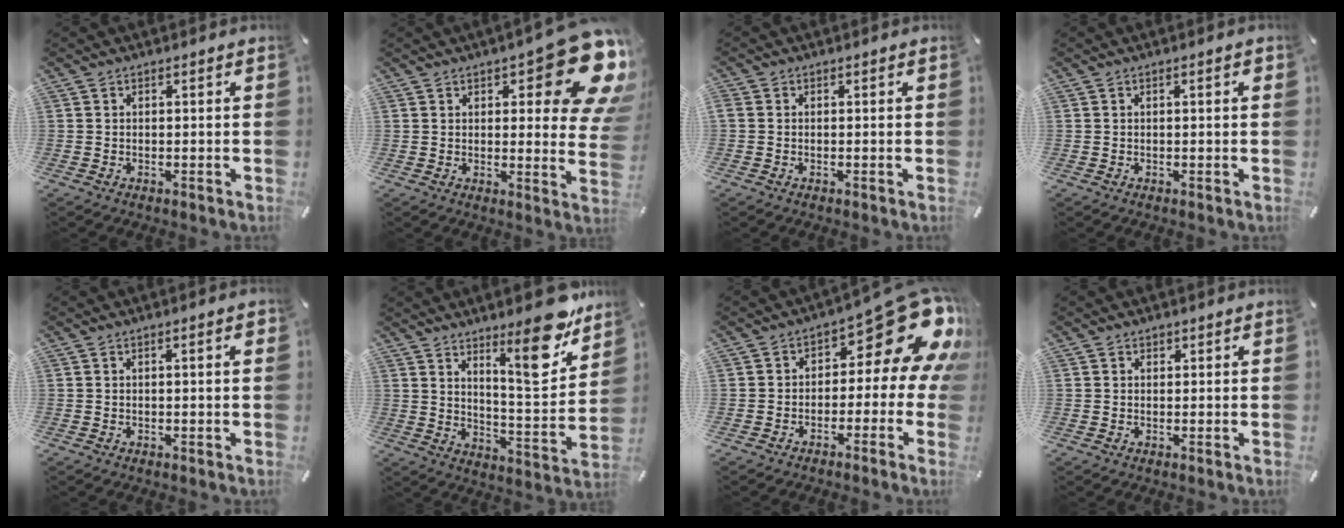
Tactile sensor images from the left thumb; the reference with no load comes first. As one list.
[{"total": 19.0, "force": [9.6, 6.5, 15.1], "torque": [-0.184, -0.069, 0.153]}, {"total": 0.7, "force": [-0.2, 0.6, 0.2], "torque": [-0.001, 0.005, -0.006]}, {"total": 1.4, "force": [0.2, 0.2, 1.4], "torque": [-0.026, 0.002, 0.003]}, {"total": 2.1, "force": [0.2, 0.2, 2.0], "torque": [-0.036, 0.002, 0.003]}, {"total": 13.6, "force": [9.9, 3.4, 8.8], "torque": [-0.114, -0.080, 0.160]}, {"total": 18.3, "force": [8.0, 8.2, 14.3], "torque": [-0.176, -0.053, 0.132]}, {"total": 0.6, "force": [0.3, 0.5, 0.1], "torque": [0.000, 0.003, 0.006]}]